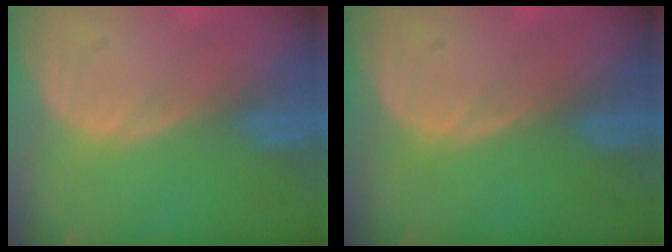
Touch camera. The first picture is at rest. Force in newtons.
{"total": 0.0}